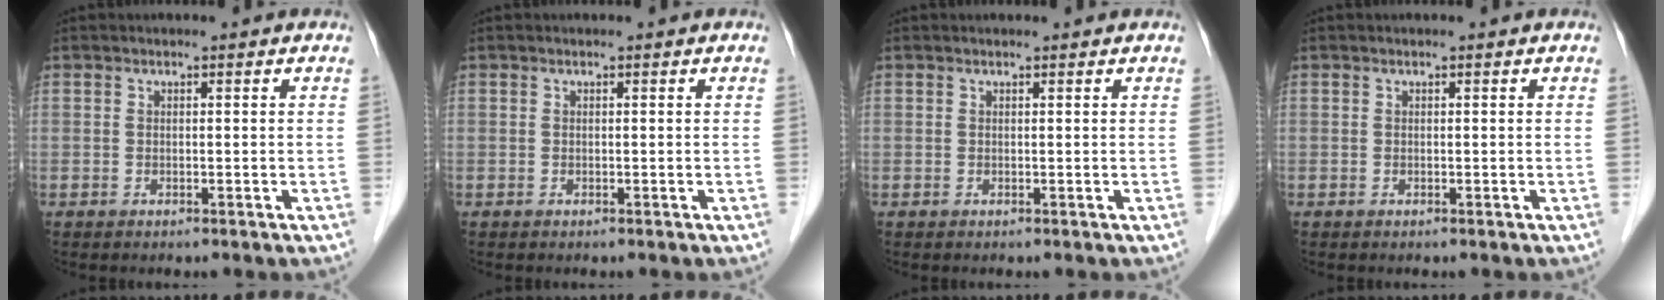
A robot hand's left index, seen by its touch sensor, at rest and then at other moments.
{"total": 0.0}
{"total": 0.5, "force": [-0.5, -0.1, -0.1], "torque": [-0.001, -0.003, -0.012]}
{"total": 0.0}